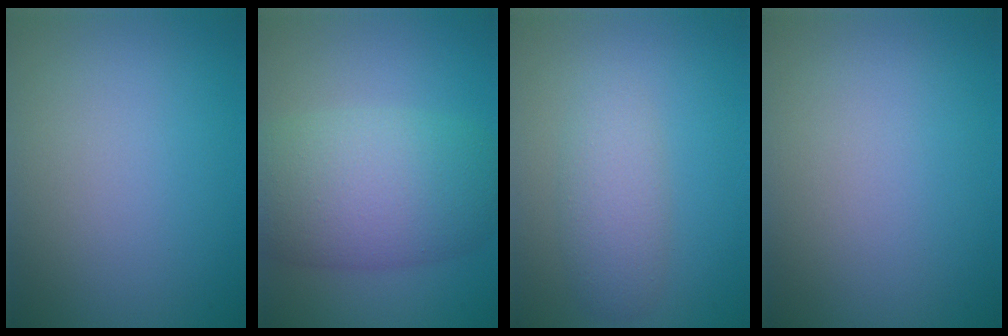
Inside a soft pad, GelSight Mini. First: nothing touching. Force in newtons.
{"total": 8.5, "press": 8.5, "slide": 0.4}
{"total": 2.9, "press": 2.9, "slide": 0.0}
{"total": 0.0}